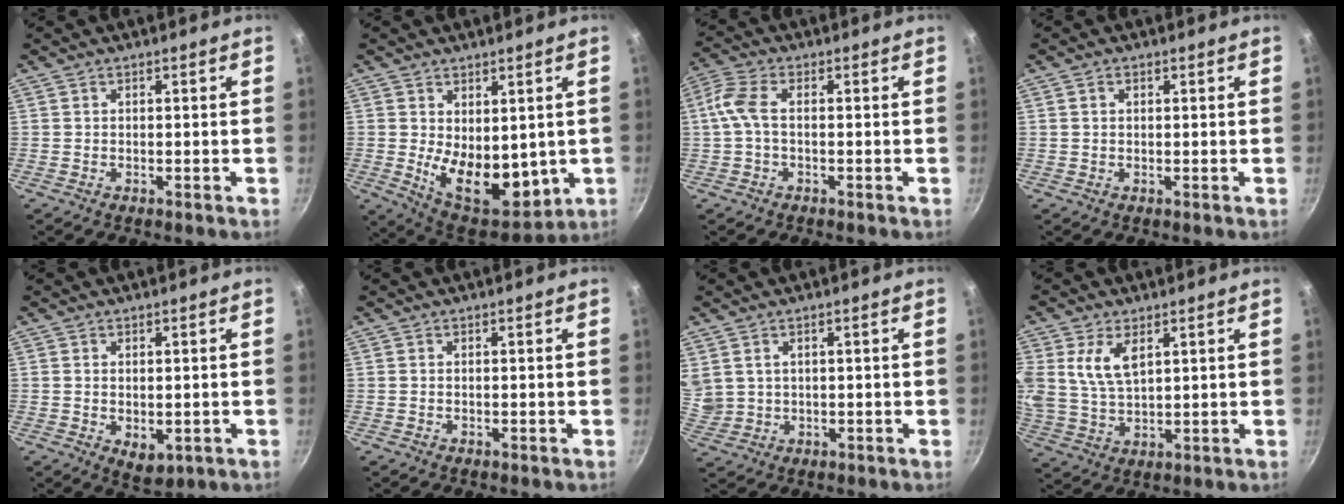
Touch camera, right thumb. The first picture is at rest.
{"total": 13.6, "force": [0.3, 8.0, 11.0], "torque": [-0.133, -0.039, 0.030]}
{"total": 5.6, "force": [-0.3, 2.8, 4.8], "torque": [-0.120, 0.018, -0.018]}
{"total": 1.1, "force": [0.4, 0.8, 0.7], "torque": [-0.010, 0.005, 0.006]}
{"total": 4.6, "force": [-0.7, 2.9, 3.6], "torque": [-0.048, -0.013, -0.002]}
{"total": 0.0}
{"total": 5.5, "force": [2.5, 4.2, 2.4], "torque": [-0.033, -0.007, 0.060]}
{"total": 8.3, "force": [3.2, 4.6, 6.1], "torque": [-0.117, -0.018, 0.067]}